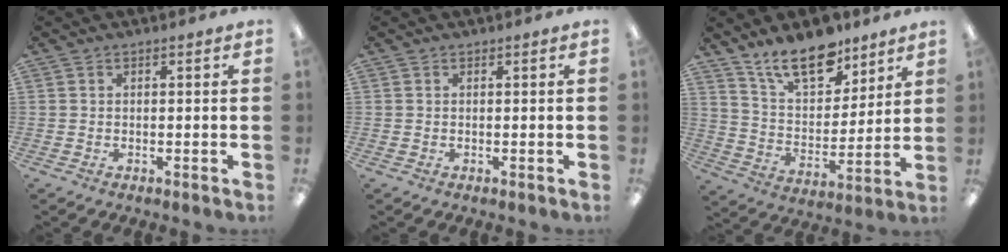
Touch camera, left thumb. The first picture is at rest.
{"total": 0.0}
{"total": 16.5, "force": [12.4, 7.4, 8.0], "torque": [-0.136, -0.069, 0.221]}